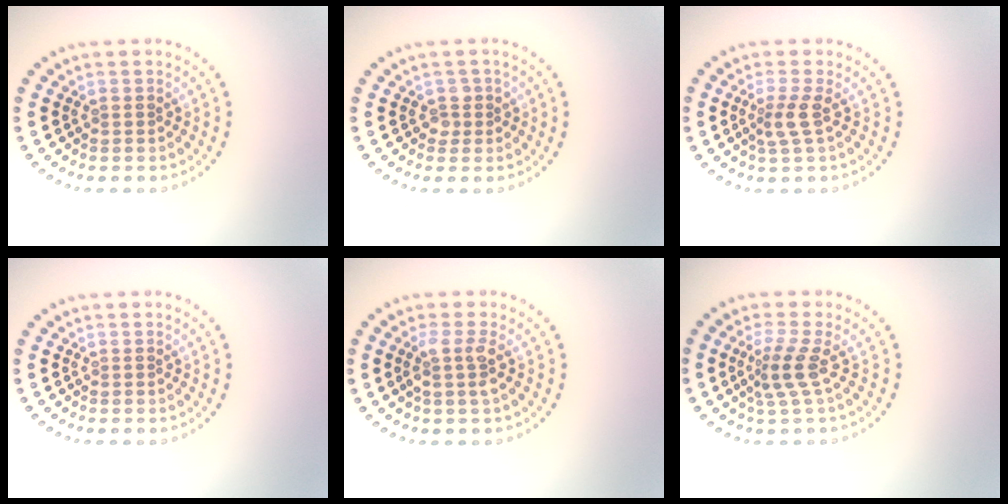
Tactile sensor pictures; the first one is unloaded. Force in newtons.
{"total": 1.2, "press": 1.1, "slide": 0.4}
{"total": 2.0, "press": 1.6, "slide": 1.3}
{"total": 0.0}
{"total": 2.0, "press": 1.6, "slide": 1.2}
{"total": 2.6, "press": 1.9, "slide": 1.8}